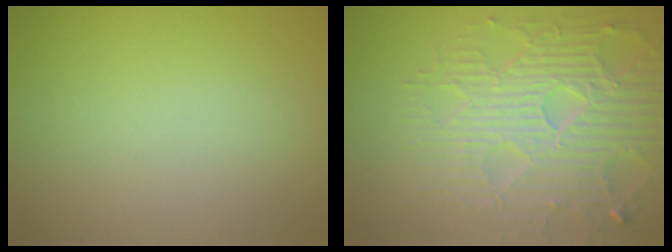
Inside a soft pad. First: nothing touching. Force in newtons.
{"total": 6.6, "press": 5.5, "slide": 3.6}